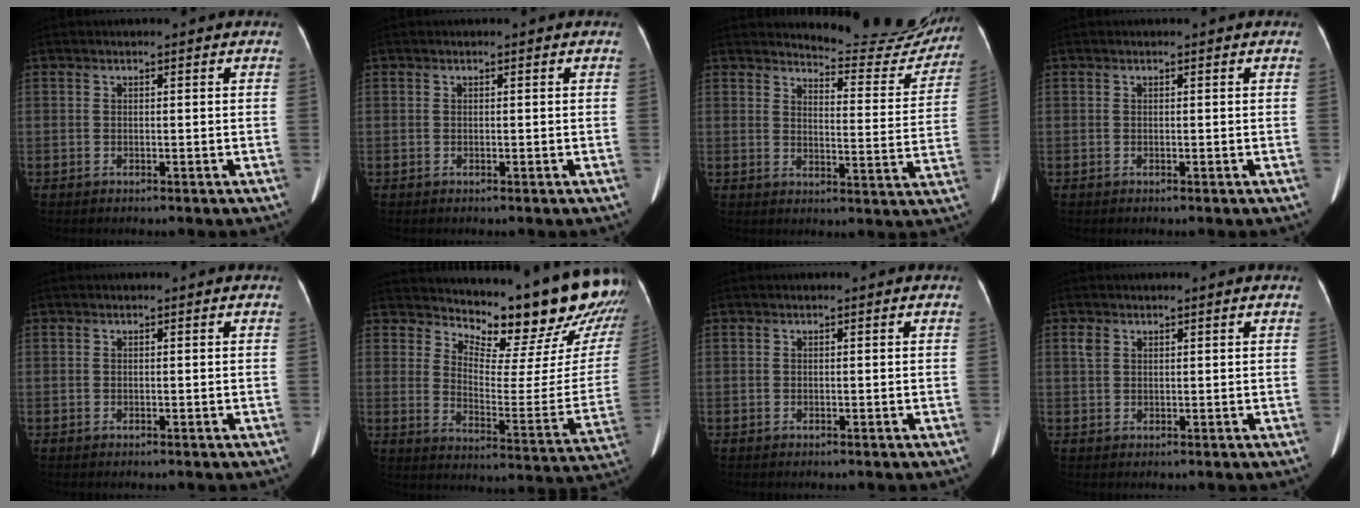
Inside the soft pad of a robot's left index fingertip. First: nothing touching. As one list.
[{"total": 0.0}, {"total": 13.1, "force": [12.8, 2.0, 1.8], "torque": [-0.008, -0.078, 0.137]}, {"total": 0.0}, {"total": 0.0}, {"total": 21.3, "force": [19.7, 3.2, 7.3], "torque": [-0.100, -0.135, 0.235]}, {"total": 0.0}, {"total": 1.5, "force": [0.9, 0.9, 0.8], "torque": [-0.023, -0.004, 0.018]}]